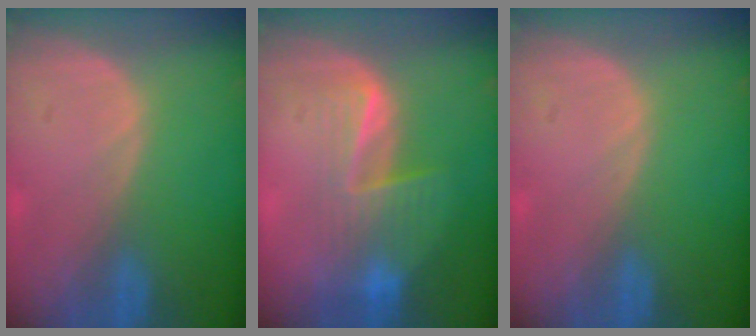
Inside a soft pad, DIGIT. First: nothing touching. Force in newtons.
{"total": 6.8, "press": 6.4, "slide": 2.3}
{"total": 0.0}